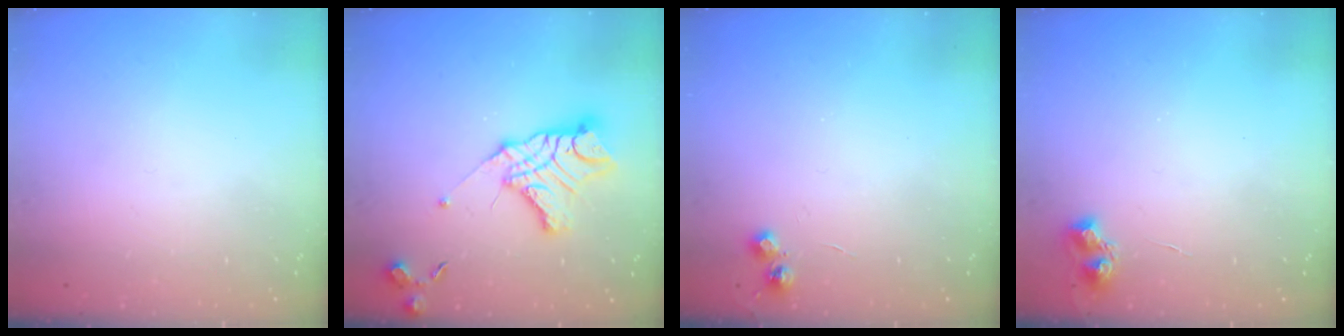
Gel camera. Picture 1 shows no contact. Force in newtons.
{"total": 14.7, "press": 14.7, "slide": 1.2}
{"total": 5.2, "press": 5.2, "slide": 0.5}
{"total": 6.2, "press": 6.1, "slide": 0.8}